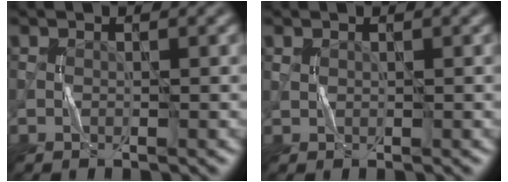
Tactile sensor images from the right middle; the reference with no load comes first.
{"total": 0.5, "force": [0.4, 0.4, 0.2], "torque": [-0.005, -0.001, 0.012]}